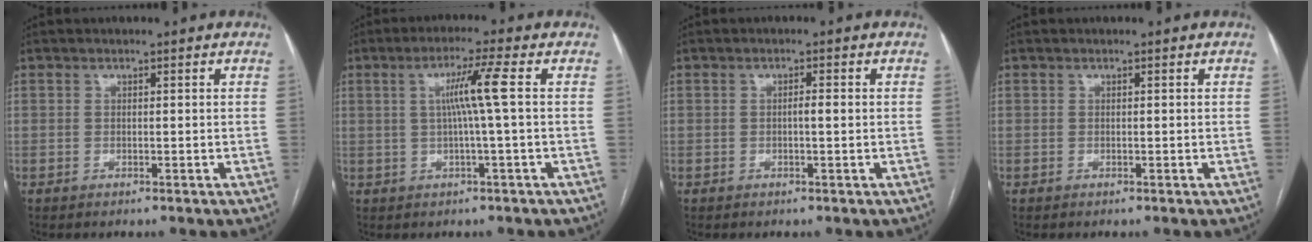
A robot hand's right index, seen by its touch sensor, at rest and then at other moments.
{"total": 5.7, "force": [0.7, -1.3, 5.5], "torque": [-0.100, 0.007, 0.016]}
{"total": 1.3, "force": [-0.1, 0.1, 1.3], "torque": [-0.022, 0.003, -0.002]}
{"total": 0.0}